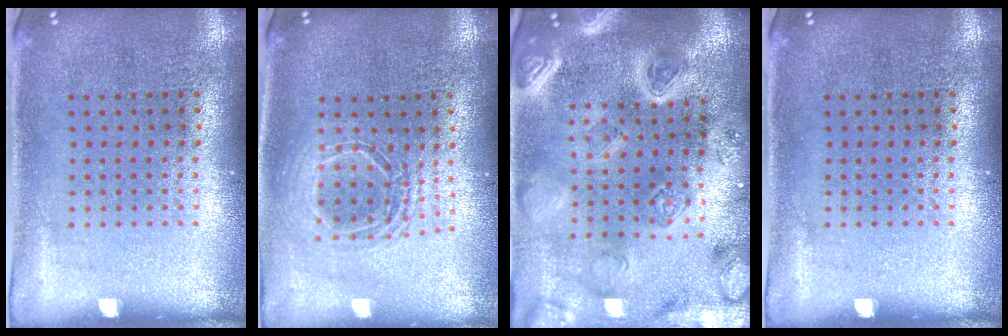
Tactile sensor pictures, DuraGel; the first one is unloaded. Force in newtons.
{"total": 1.7, "press": 1.4, "slide": 0.9}
{"total": 4.4, "press": 3.9, "slide": 2.1}
{"total": 0.0}